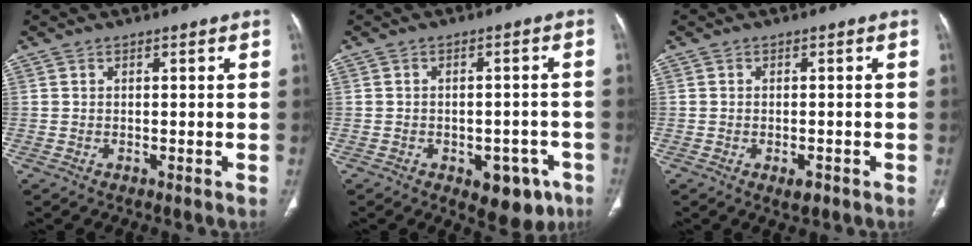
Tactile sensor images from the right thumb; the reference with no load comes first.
{"total": 9.0, "force": [-4.5, 5.2, 5.8], "torque": [-0.039, 0.022, -0.050]}
{"total": 2.3, "force": [-1.2, 1.1, 1.7], "torque": [-0.023, 0.002, -0.014]}